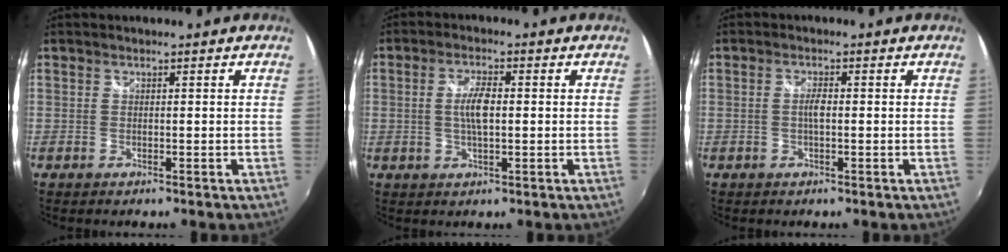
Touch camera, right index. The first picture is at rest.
{"total": 4.9, "force": [0.1, 1.7, 4.6], "torque": [-0.089, 0.003, 0.002]}
{"total": 2.0, "force": [-0.2, 0.6, 1.9], "torque": [-0.036, 0.002, -0.005]}